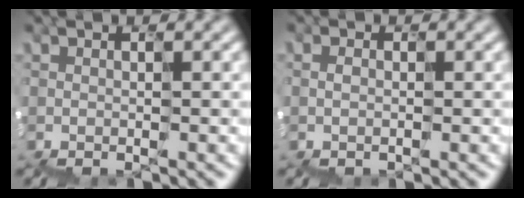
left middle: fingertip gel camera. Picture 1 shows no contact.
{"total": 1.3, "force": [-0.3, -0.5, -1.2], "torque": [0.000, -0.004, -0.006]}